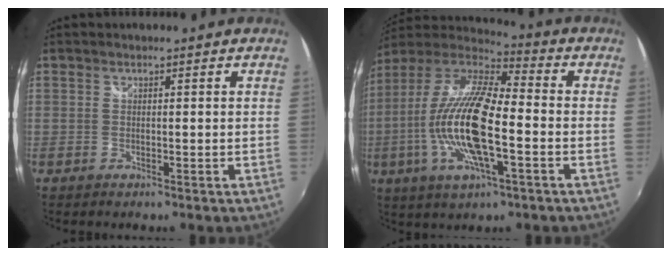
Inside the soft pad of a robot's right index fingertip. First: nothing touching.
{"total": 19.4, "force": [-4.2, 5.2, 18.2], "torque": [-0.355, -0.013, -0.088]}